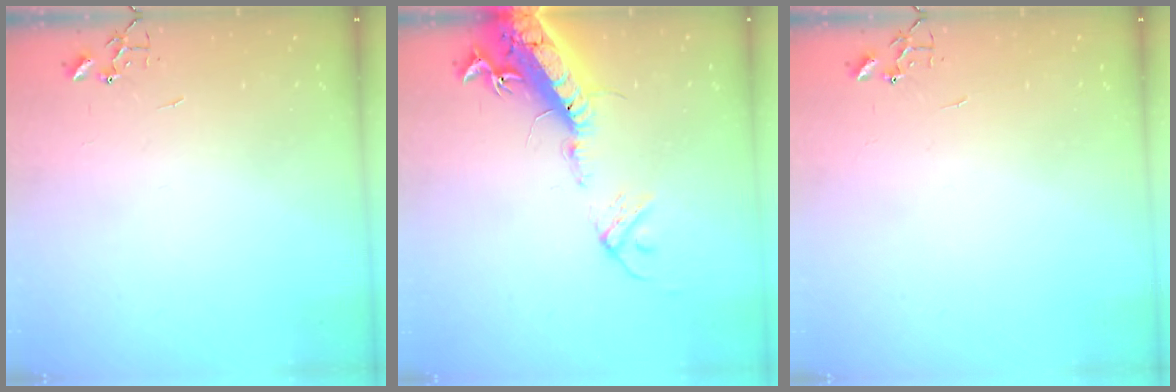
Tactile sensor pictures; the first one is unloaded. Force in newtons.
{"total": 20.7, "press": 20.1, "slide": 4.8}
{"total": 0.0}